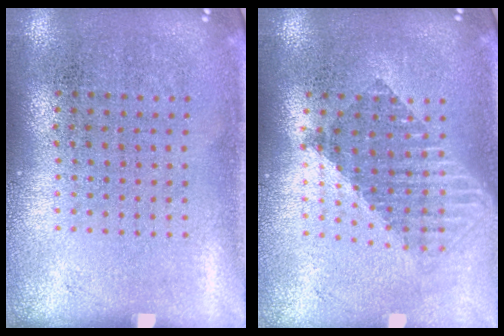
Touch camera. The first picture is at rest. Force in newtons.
{"total": 1.6, "press": 1.4, "slide": 0.9}